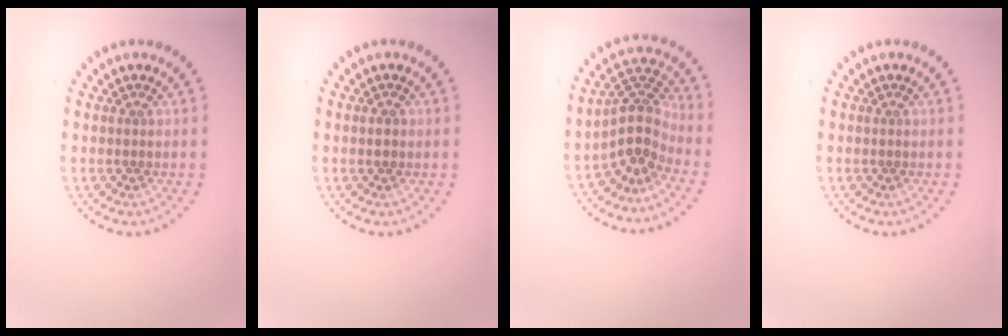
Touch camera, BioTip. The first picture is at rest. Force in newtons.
{"total": 1.1, "press": 1.1, "slide": 0.1}
{"total": 3.8, "press": 2.6, "slide": 2.8}
{"total": 0.0}